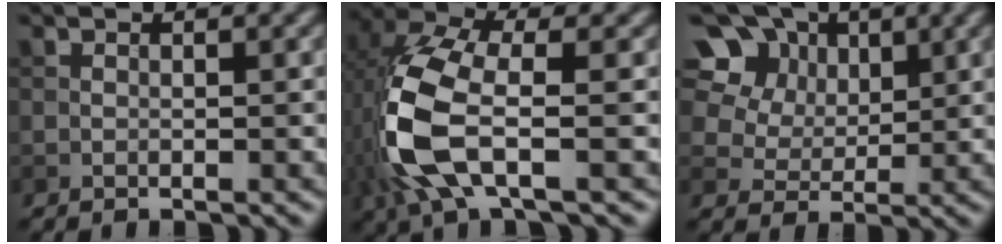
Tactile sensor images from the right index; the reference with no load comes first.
{"total": 9.1, "force": [-1.7, 3.8, 8.1], "torque": [-0.199, 0.007, -0.045]}
{"total": 14.9, "force": [7.4, 11.0, 6.8], "torque": [-0.180, 0.036, 0.148]}